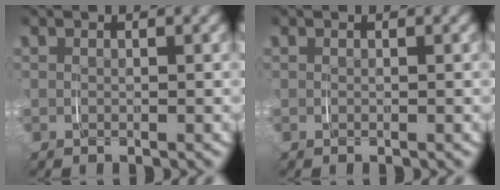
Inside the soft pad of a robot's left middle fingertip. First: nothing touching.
{"total": 0.0}